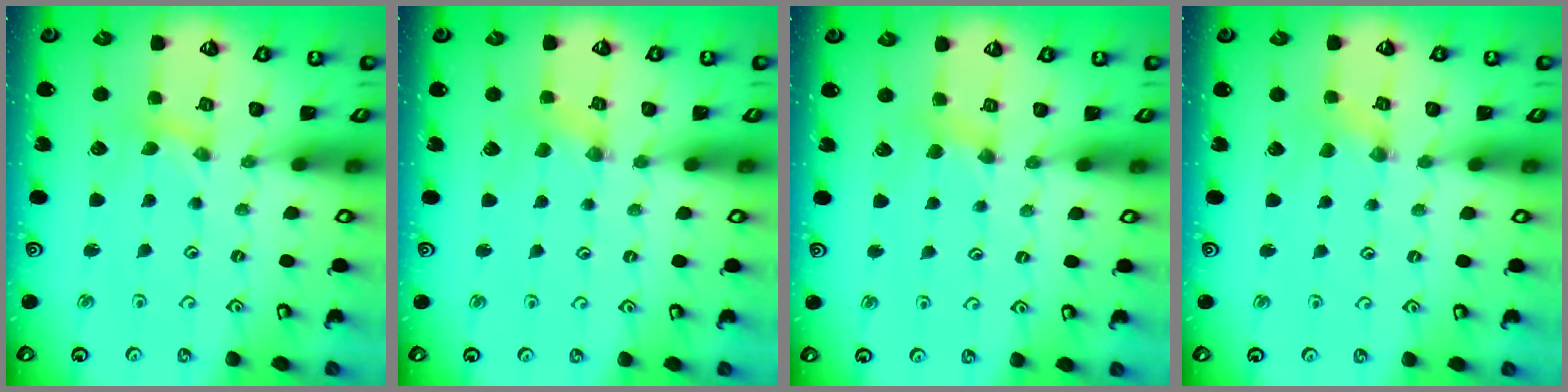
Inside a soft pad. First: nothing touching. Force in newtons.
{"total": 0.6, "press": 0.6, "slide": 0.1}
{"total": 2.8, "press": 2.7, "slide": 0.5}
{"total": 0.5, "press": 0.5, "slide": 0.1}